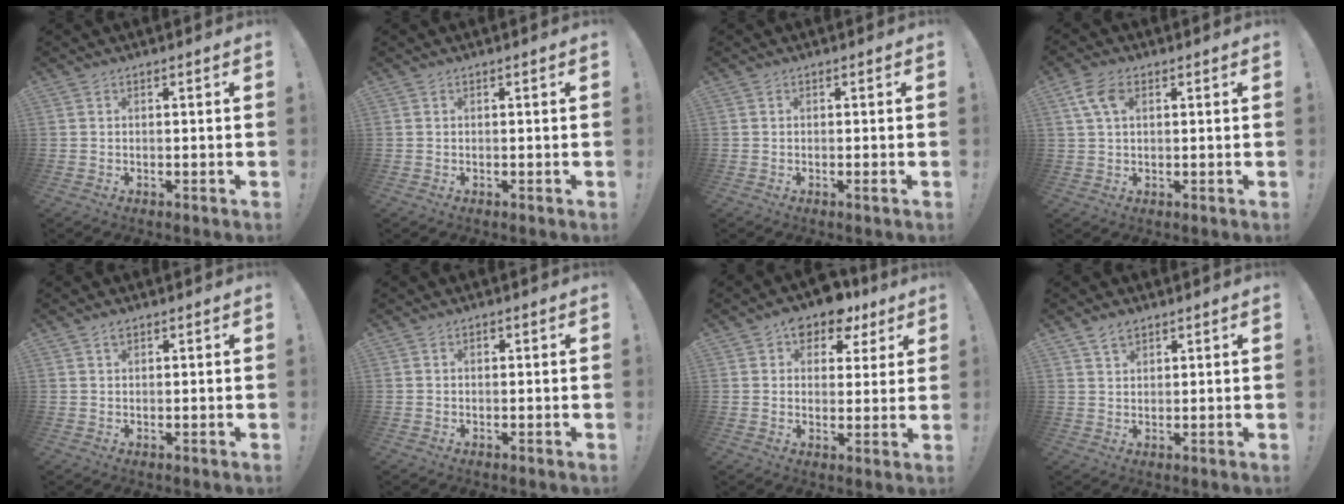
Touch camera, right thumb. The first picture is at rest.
{"total": 0.0}
{"total": 1.2, "force": [-0.2, -0.1, 1.2], "torque": [-0.028, 0.002, -0.003]}
{"total": 6.2, "force": [2.2, 3.7, 4.5], "torque": [-0.100, 0.006, 0.046]}
{"total": 0.9, "force": [0.7, 0.5, 0.4], "torque": [-0.008, 0.001, 0.013]}
{"total": 0.6, "force": [0.2, 0.5, 0.3], "torque": [-0.003, 0.000, 0.002]}
{"total": 9.7, "force": [6.6, 5.9, 4.0], "torque": [-0.059, -0.040, 0.123]}
{"total": 3.2, "force": [2.4, 1.8, 1.3], "torque": [-0.023, -0.008, 0.044]}